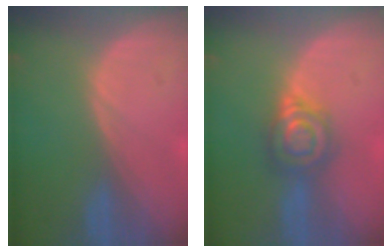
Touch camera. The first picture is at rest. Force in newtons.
{"total": 6.3, "press": 6.3, "slide": 0.5}